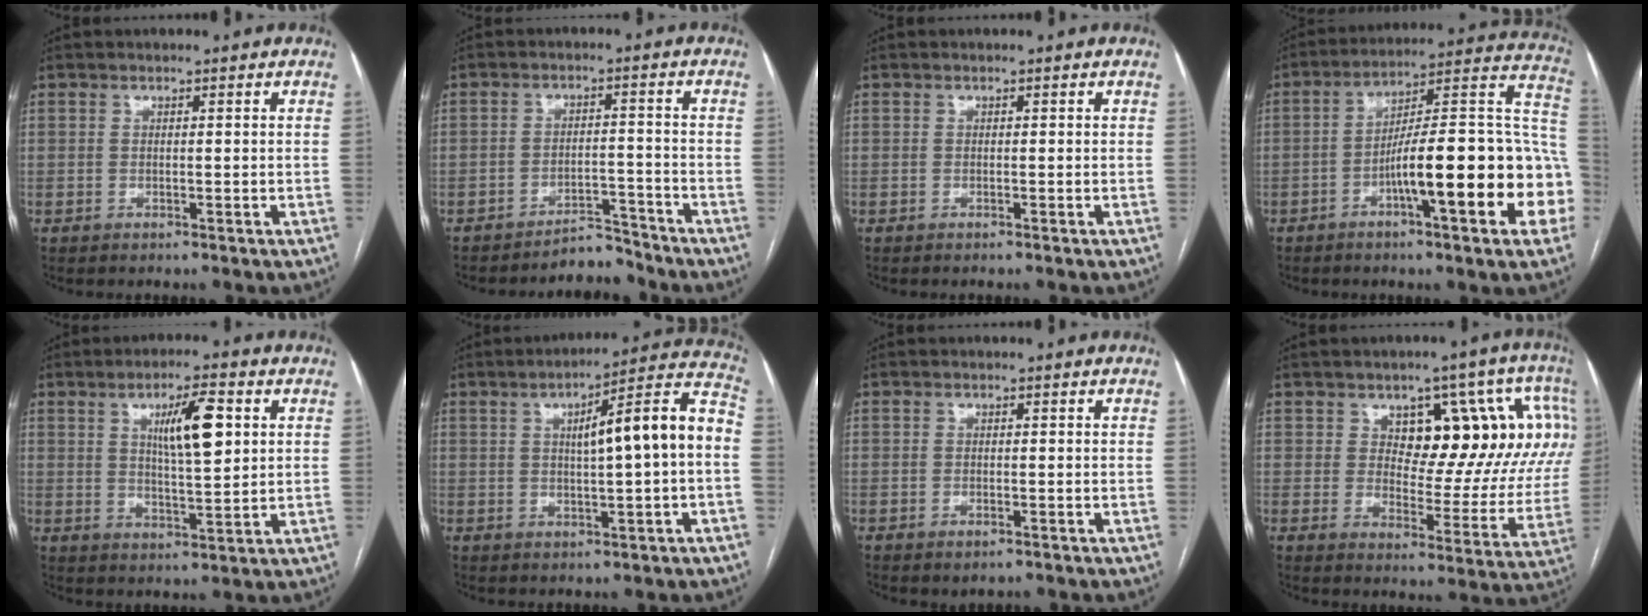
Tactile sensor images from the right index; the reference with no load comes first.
{"total": 4.5, "force": [-4.4, 0.8, -0.1], "torque": [0.008, 0.006, -0.069]}
{"total": 0.0}
{"total": 21.8, "force": [-6.4, 2.7, 20.7], "torque": [-0.223, 0.033, -0.089]}
{"total": 8.6, "force": [2.7, 1.7, 8.0], "torque": [-0.135, 0.006, 0.047]}
{"total": 13.4, "force": [0.7, 0.9, 13.3], "torque": [-0.185, 0.035, 0.009]}
{"total": 1.4, "force": [-0.8, 0.6, 0.9], "torque": [-0.012, 0.000, -0.006]}
{"total": 17.1, "force": [5.8, 8.5, 13.7], "torque": [-0.147, 0.025, 0.078]}